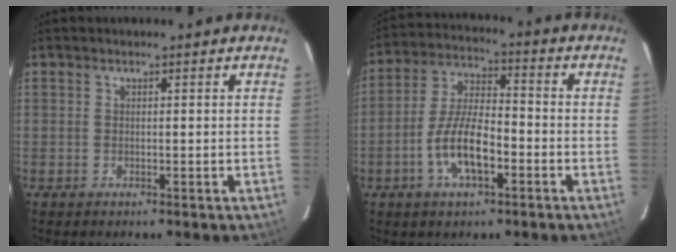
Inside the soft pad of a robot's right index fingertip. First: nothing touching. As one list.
[{"total": 10.7, "force": [-4.3, 4.1, 8.9], "torque": [-0.184, 0.005, -0.077]}]